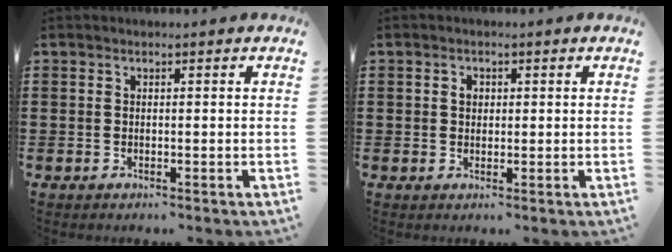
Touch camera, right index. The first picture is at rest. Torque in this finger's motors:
{"motor_torque": [1.01, 0.73, 0.04, 0.02]}